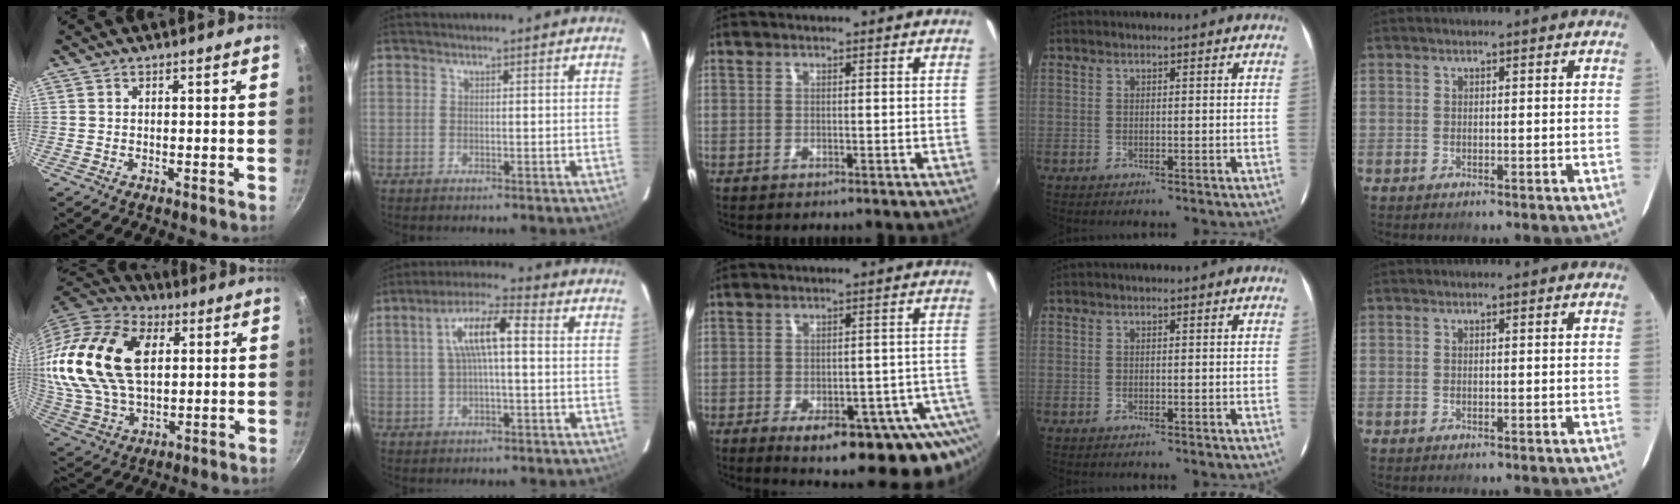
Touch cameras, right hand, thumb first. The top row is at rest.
{"thumb": {"total": 25.1, "force": [6.6, 15.9, 18.2], "torque": [-0.342, -0.006, 0.120]}, "index": {"total": 8.5, "force": [1.1, 1.9, 8.3], "torque": [-0.152, 0.017, 0.021]}, "middle": {"total": 20.9, "force": [-12.8, 8.0, 14.5], "torque": [-0.180, -0.025, -0.147]}}